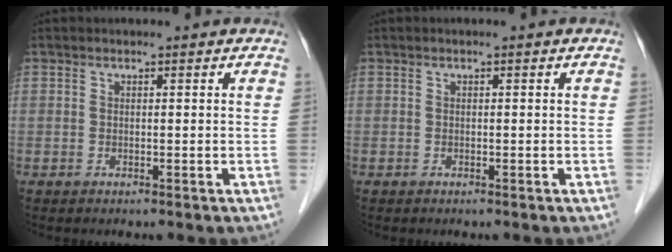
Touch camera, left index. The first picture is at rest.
{"total": 0.0}